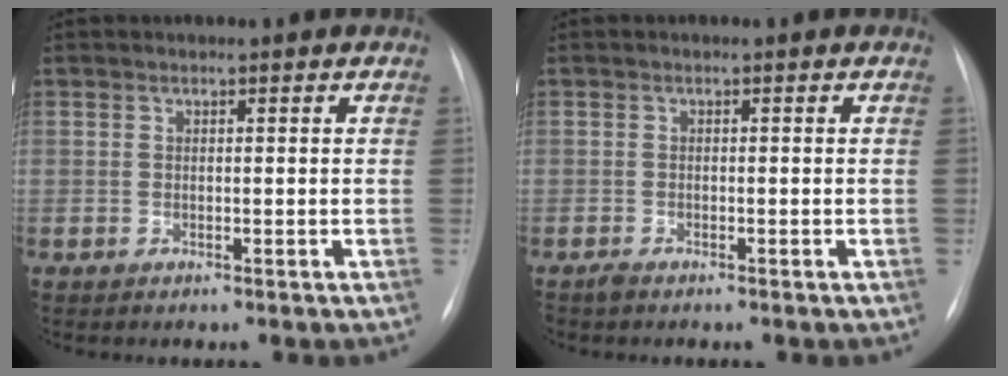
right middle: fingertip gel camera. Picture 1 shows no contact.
{"total": 0.7, "force": [-0.7, 0.2, 0.3], "torque": [-0.009, -0.001, -0.012]}